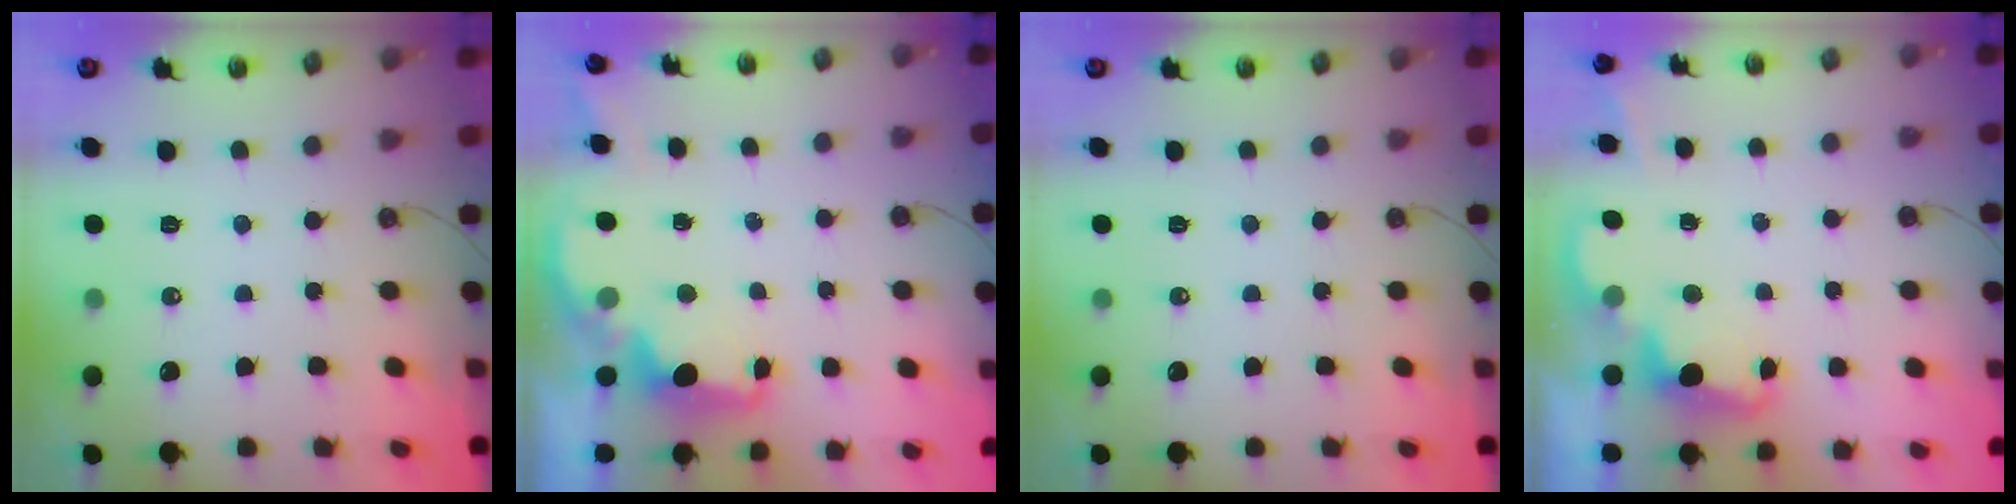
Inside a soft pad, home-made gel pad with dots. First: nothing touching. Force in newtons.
{"total": 2.2, "press": 2.0, "slide": 0.7}
{"total": 0.0}
{"total": 2.3, "press": 2.3, "slide": 0.5}